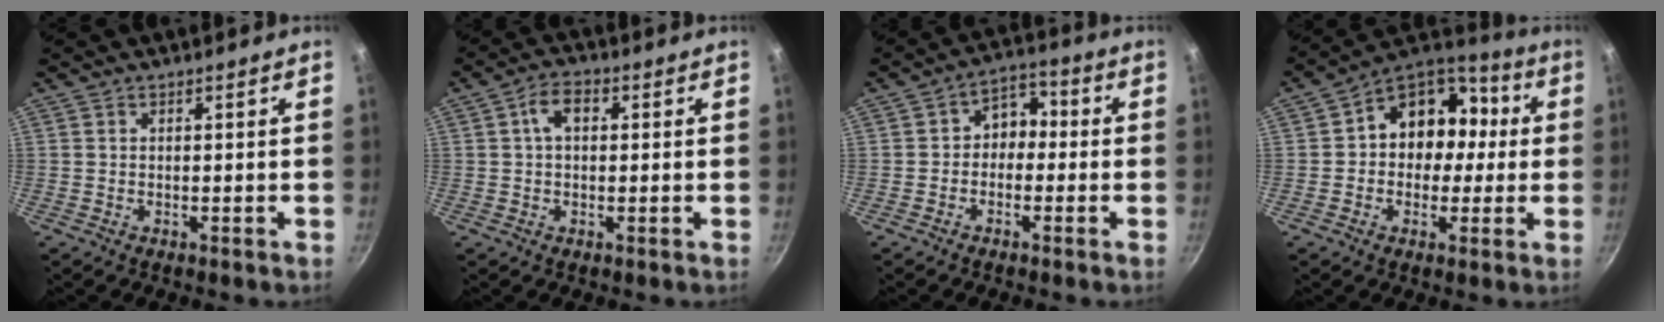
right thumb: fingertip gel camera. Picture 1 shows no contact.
{"total": 5.0, "force": [1.0, 3.2, 3.7], "torque": [-0.051, 0.012, 0.011]}
{"total": 6.0, "force": [-0.6, 4.7, 3.6], "torque": [-0.011, 0.027, -0.027]}
{"total": 14.1, "force": [0.6, 11.7, 7.7], "torque": [-0.059, 0.043, -0.009]}